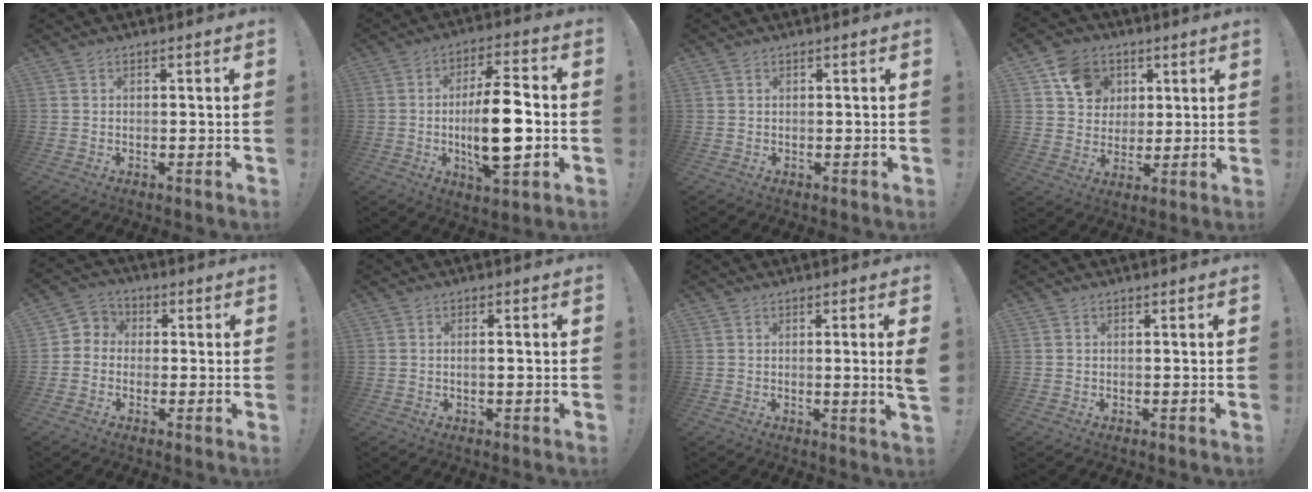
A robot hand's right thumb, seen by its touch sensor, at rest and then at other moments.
{"total": 16.4, "force": [-2.0, 5.2, 15.5], "torque": [-0.281, 0.003, -0.041]}
{"total": 0.0}
{"total": 11.8, "force": [5.0, 9.9, 4.0], "torque": [-0.051, -0.020, 0.100]}
{"total": 5.0, "force": [-1.8, 4.5, 1.3], "torque": [-0.018, 0.020, -0.032]}
{"total": 1.9, "force": [-0.2, 0.3, 1.8], "torque": [-0.031, 0.000, -0.006]}
{"total": 4.5, "force": [0.7, -0.5, 4.4], "torque": [-0.066, -0.011, 0.008]}
{"total": 0.0}